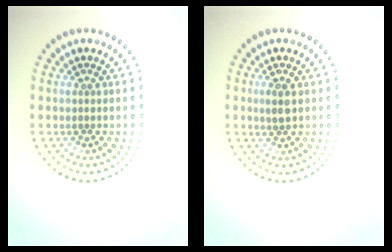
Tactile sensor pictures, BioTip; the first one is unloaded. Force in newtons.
{"total": 1.4, "press": 1.4, "slide": 0.5}